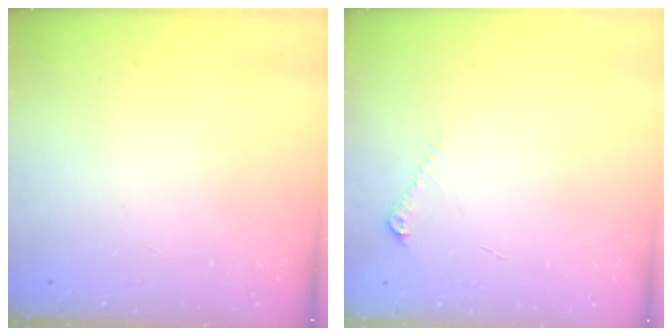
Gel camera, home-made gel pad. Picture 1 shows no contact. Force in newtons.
{"total": 4.9, "press": 4.9, "slide": 0.7}